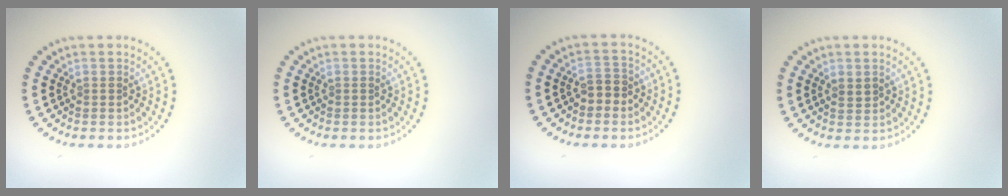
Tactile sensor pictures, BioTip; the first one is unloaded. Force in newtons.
{"total": 0.0}
{"total": 1.8, "press": 1.6, "slide": 0.7}
{"total": 0.7, "press": 0.6, "slide": 0.3}